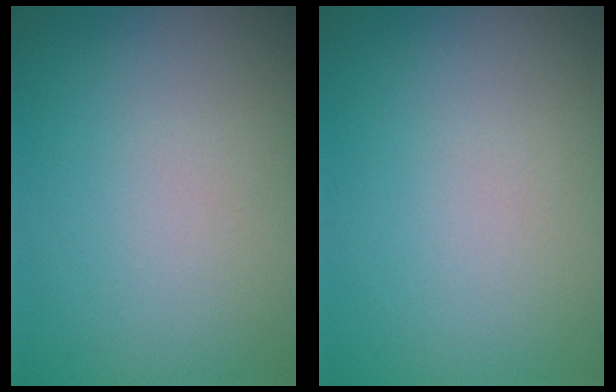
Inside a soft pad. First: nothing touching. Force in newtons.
{"total": 0.0}